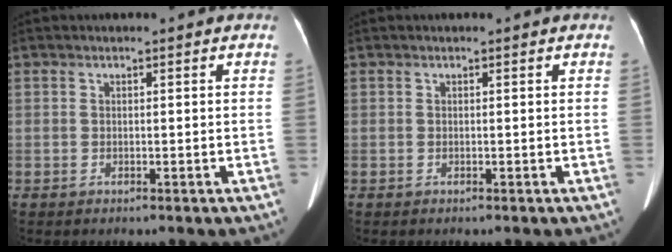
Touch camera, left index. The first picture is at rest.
{"total": 0.0}